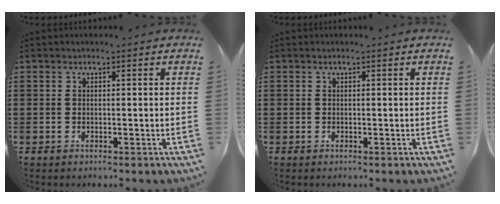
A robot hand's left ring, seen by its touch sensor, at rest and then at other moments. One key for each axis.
{"total": 0.0}